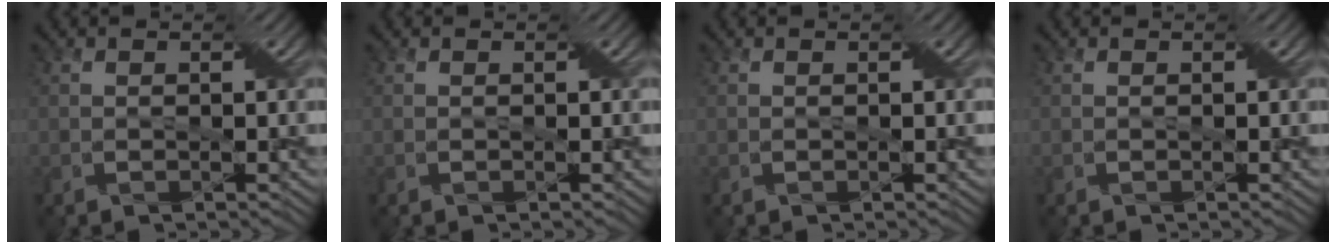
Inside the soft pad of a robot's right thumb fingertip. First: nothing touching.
{"total": 0.0}
{"total": 0.0}
{"total": 0.0}